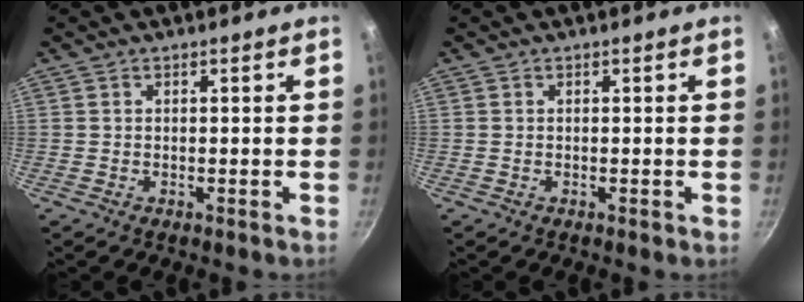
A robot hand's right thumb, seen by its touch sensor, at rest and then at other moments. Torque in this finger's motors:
{"motor_torque": [0.70, 0.30, 0.40, 0.10, 0.00]}